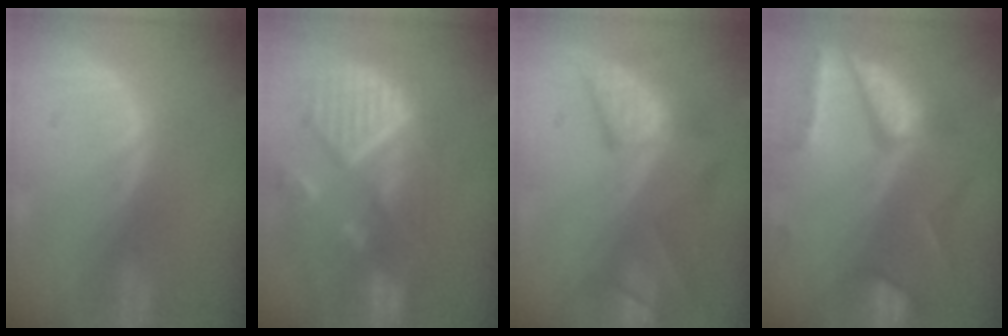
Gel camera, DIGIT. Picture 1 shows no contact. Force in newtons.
{"total": 12.2, "press": 10.5, "slide": 6.2}
{"total": 9.1, "press": 8.5, "slide": 3.2}
{"total": 10.5, "press": 8.8, "slide": 5.7}